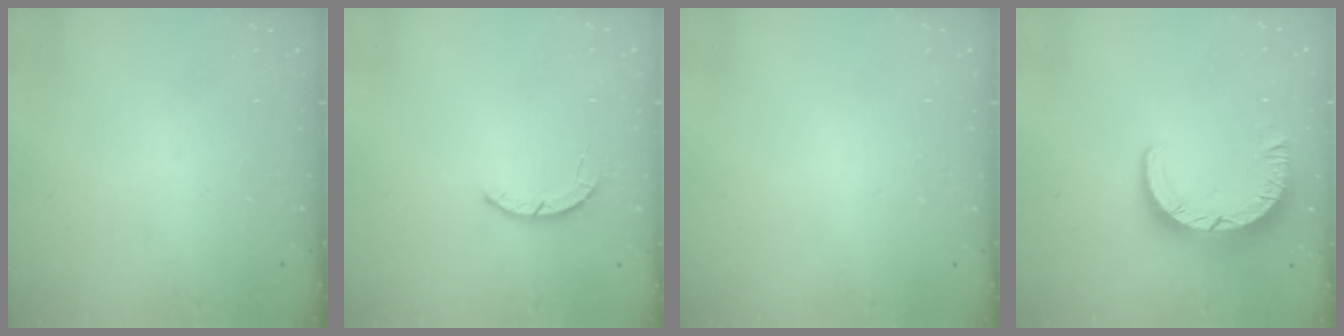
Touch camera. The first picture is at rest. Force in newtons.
{"total": 2.2, "press": 2.2, "slide": 0.3}
{"total": 2.6, "press": 2.6, "slide": 0.2}
{"total": 9.0, "press": 9.0, "slide": 1.0}